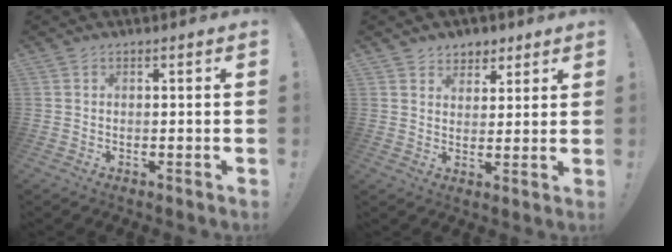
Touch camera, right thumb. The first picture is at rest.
{"total": 5.5, "force": [3.7, 4.1, 0.2], "torque": [0.005, -0.027, 0.071]}